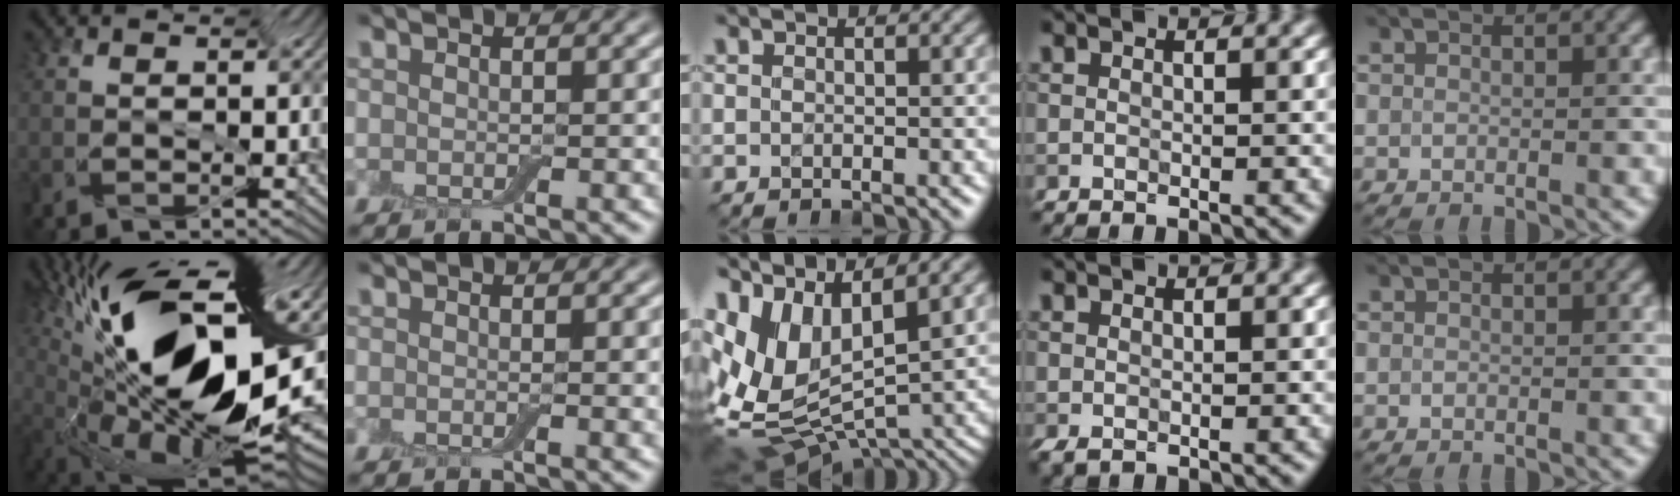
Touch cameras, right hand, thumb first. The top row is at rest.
{"thumb": {"total": 14.9, "force": [-0.1, 5.9, 13.7], "torque": [-0.235, 0.008, -0.013]}, "index": {"total": 0.6, "force": [0.0, 0.1, 0.6], "torque": [-0.005, -0.001, 0.000]}, "middle": {"total": 12.7, "force": [2.5, 6.7, 10.5], "torque": [-0.223, -0.003, 0.077]}, "ring": {"total": 1.2, "force": [-0.2, 0.8, 0.8], "torque": [-0.016, -0.003, -0.003]}}